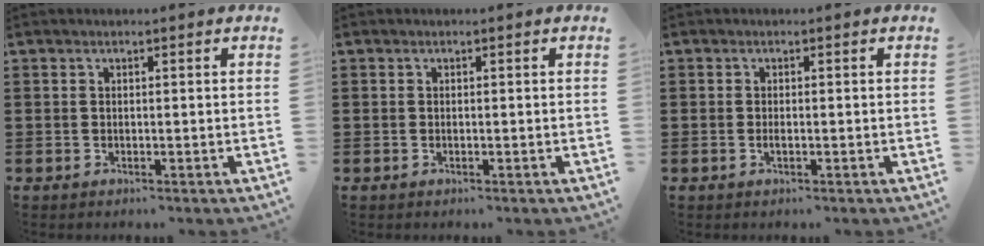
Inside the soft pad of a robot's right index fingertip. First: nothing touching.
{"total": 0.0}
{"total": 0.7, "force": [-0.2, 0.2, 0.7], "torque": [-0.013, -0.005, -0.003]}